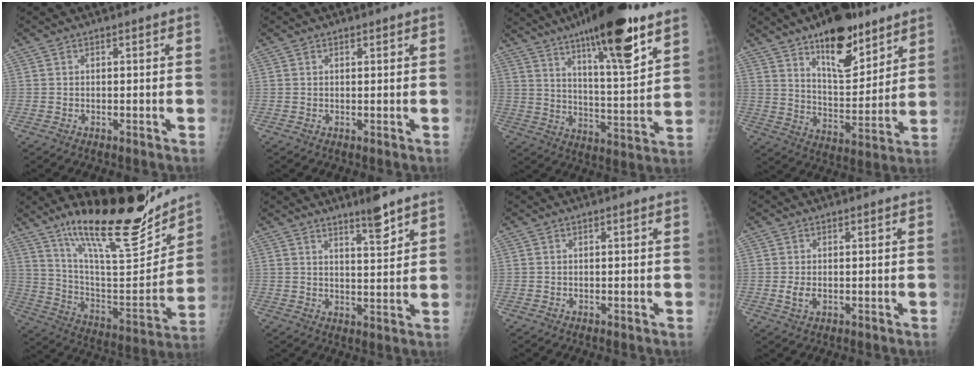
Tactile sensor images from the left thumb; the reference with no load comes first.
{"total": 0.6, "force": [0.4, 0.4, 0.2], "torque": [0.000, -0.003, 0.005]}
{"total": 20.1, "force": [12.8, 4.0, 15.0], "torque": [-0.214, -0.063, 0.203]}
{"total": 16.4, "force": [10.6, 6.8, 10.5], "torque": [-0.122, -0.070, 0.174]}
{"total": 25.3, "force": [19.1, 6.1, 15.4], "torque": [-0.204, -0.107, 0.317]}
{"total": 5.0, "force": [4.0, 0.5, 3.0], "torque": [-0.041, -0.037, 0.064]}
{"total": 0.0}
{"total": 2.5, "force": [-0.3, 1.6, 1.9], "torque": [-0.037, -0.004, -0.003]}